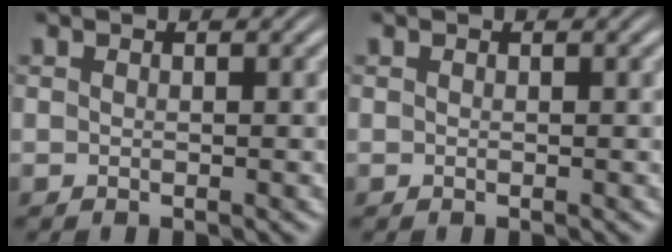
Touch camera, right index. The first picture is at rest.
{"total": 0.0}